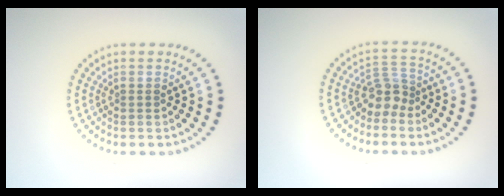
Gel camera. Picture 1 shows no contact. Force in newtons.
{"total": 2.5, "press": 1.8, "slide": 1.7}